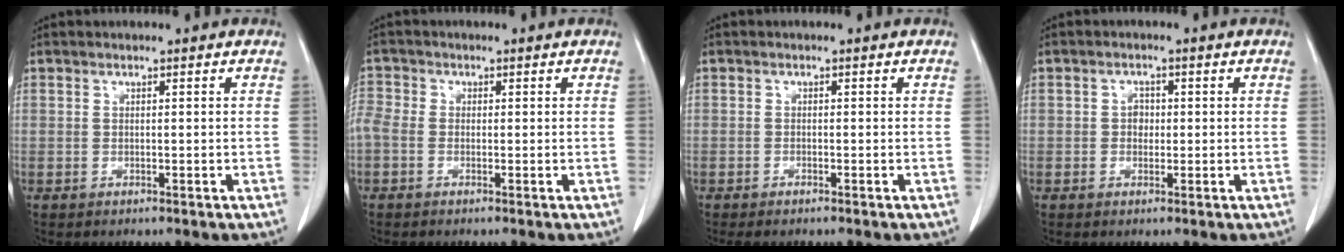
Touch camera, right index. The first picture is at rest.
{"total": 2.8, "force": [-0.5, 2.0, 1.9], "torque": [-0.063, 0.016, -0.014]}
{"total": 1.5, "force": [-1.3, 0.1, 0.8], "torque": [-0.012, -0.003, -0.018]}
{"total": 1.7, "force": [0.0, 1.4, 1.0], "torque": [-0.013, 0.004, -0.001]}